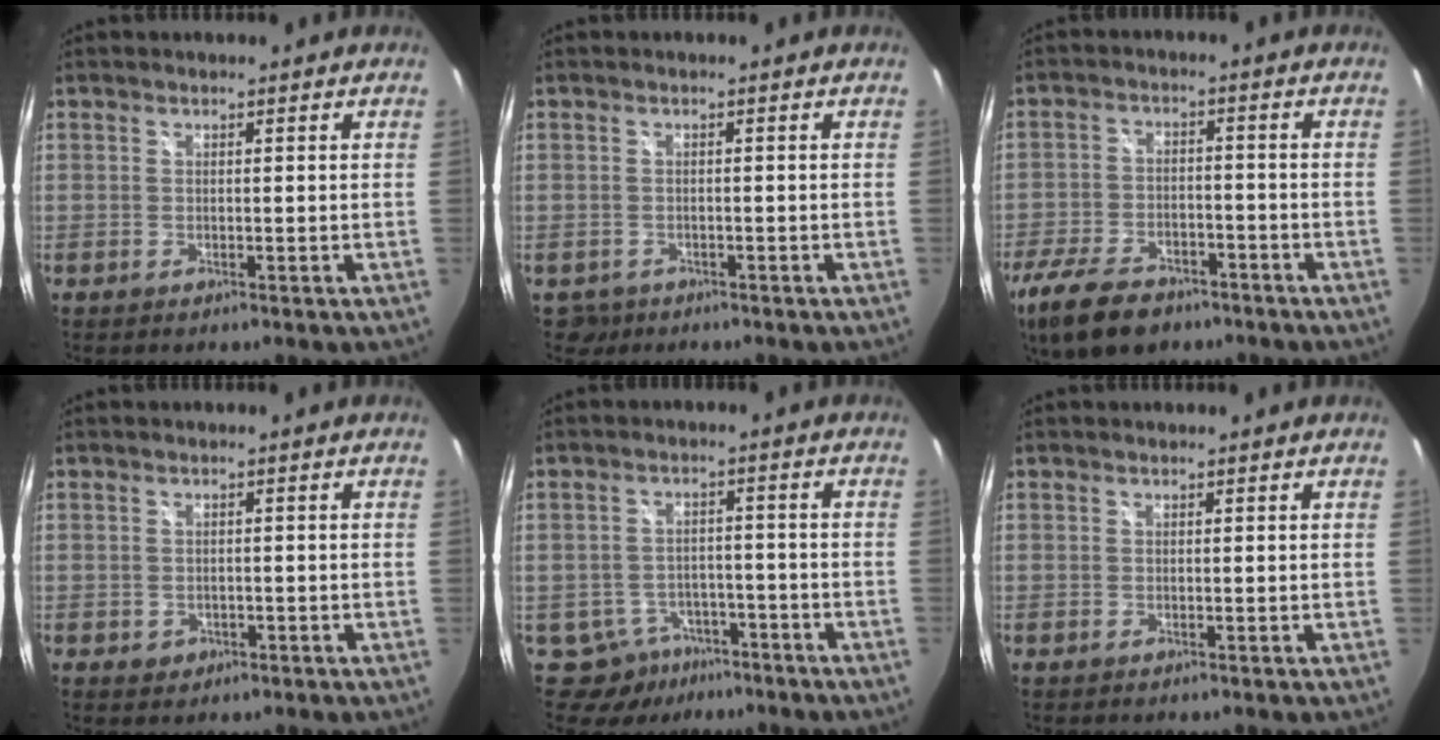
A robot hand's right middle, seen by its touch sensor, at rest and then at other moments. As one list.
[{"total": 2.8, "force": [-1.4, 2.3, 0.7], "torque": [-0.020, -0.003, -0.018]}, {"total": 14.1, "force": [-9.7, 6.9, 7.5], "torque": [-0.183, -0.023, -0.168]}, {"total": 2.4, "force": [-0.8, 2.1, 0.9], "torque": [-0.019, -0.003, -0.009]}, {"total": 8.4, "force": [-5.6, 6.0, 1.8], "torque": [-0.044, 0.010, -0.068]}, {"total": 0.0}]